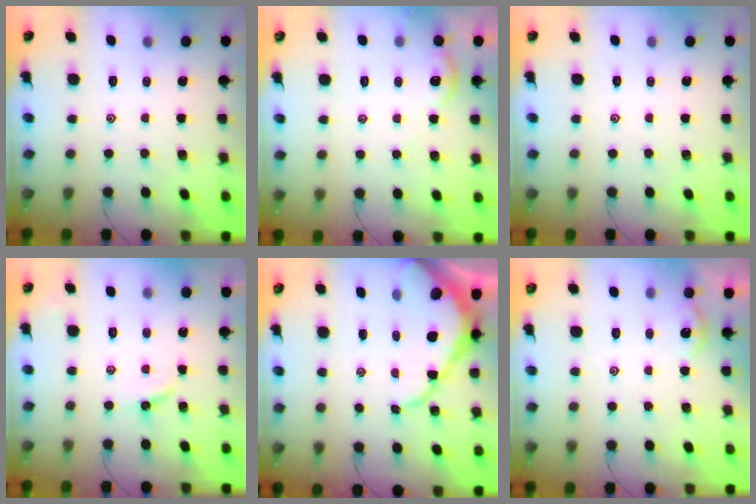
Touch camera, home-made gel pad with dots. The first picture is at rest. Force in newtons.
{"total": 1.7, "press": 1.7, "slide": 0.4}
{"total": 0.0}
{"total": 5.6, "press": 5.6, "slide": 0.6}
{"total": 10.2, "press": 10.1, "slide": 1.0}
{"total": 2.5, "press": 2.5, "slide": 0.2}